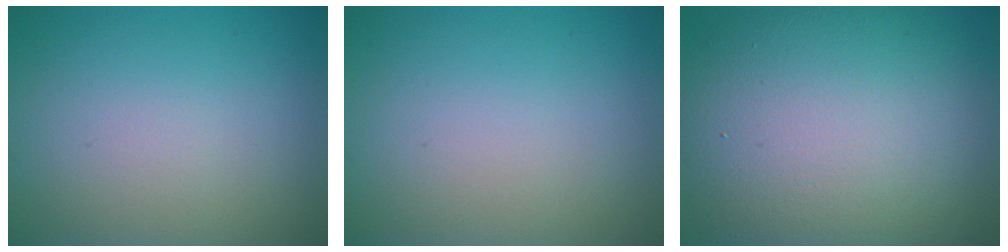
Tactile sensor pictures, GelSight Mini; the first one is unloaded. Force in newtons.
{"total": 0.0}
{"total": 13.9, "press": 13.8, "slide": 1.1}